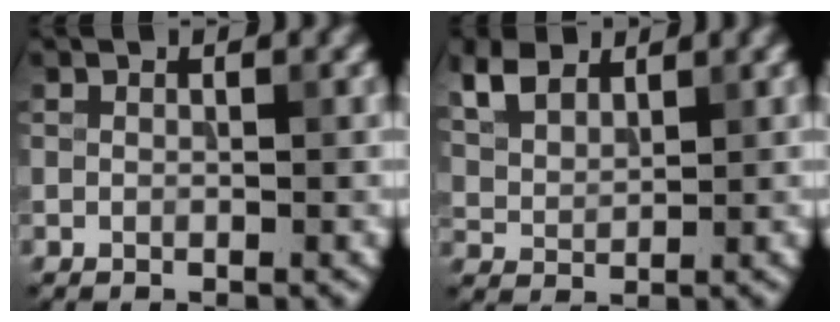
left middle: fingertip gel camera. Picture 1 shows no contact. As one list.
[{"total": 4.0, "force": [2.8, 2.2, 2.0], "torque": [-0.055, 0.006, 0.060]}]